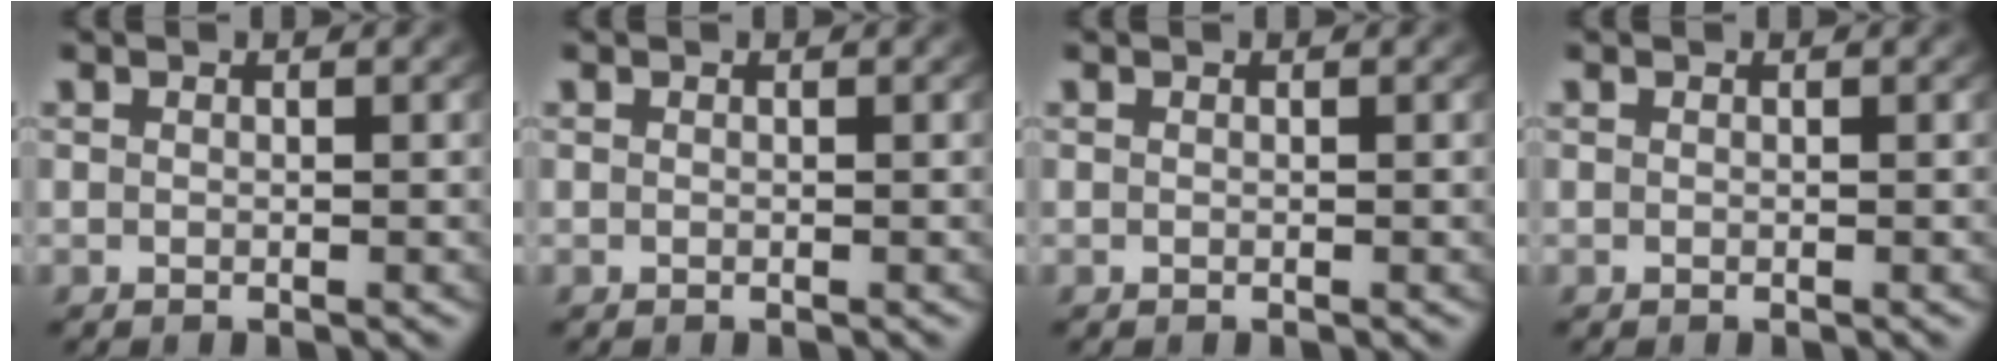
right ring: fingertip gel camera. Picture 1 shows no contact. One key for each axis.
{"total": 0.0}
{"total": 0.0}
{"total": 0.0}